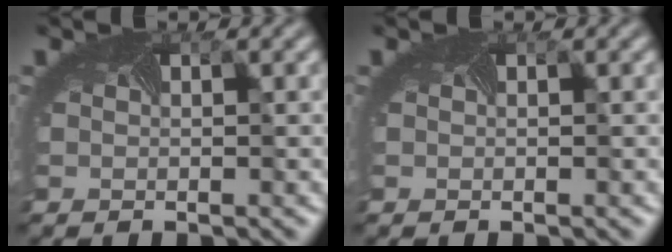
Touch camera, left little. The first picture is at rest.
{"total": 0.0}